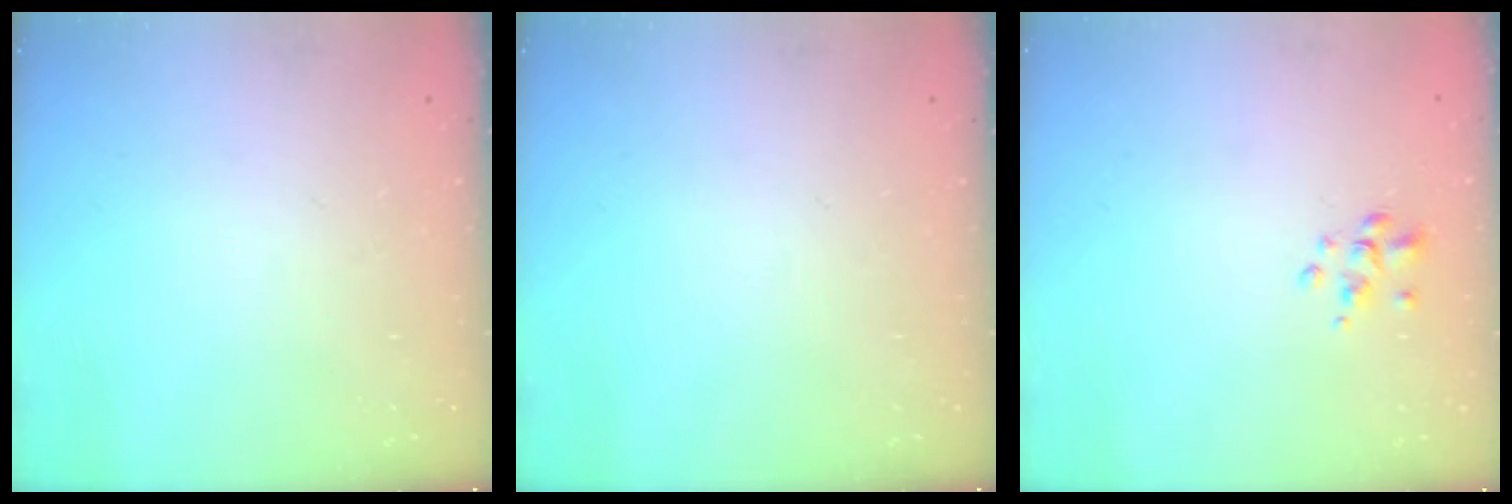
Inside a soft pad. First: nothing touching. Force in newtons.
{"total": 0.0}
{"total": 1.5, "press": 1.5, "slide": 0.5}